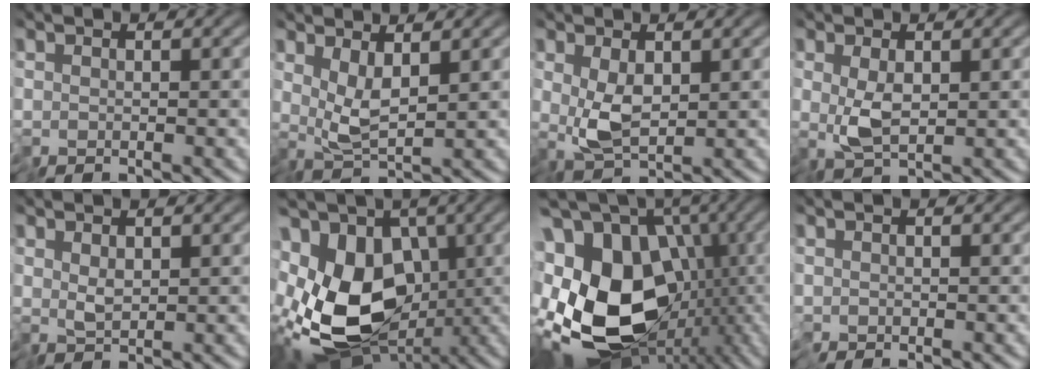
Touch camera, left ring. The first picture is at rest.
{"total": 2.5, "force": [0.8, 0.2, 2.4], "torque": [-0.053, -0.005, 0.019]}
{"total": 3.0, "force": [0.2, 1.3, 2.7], "torque": [-0.063, -0.002, 0.007]}
{"total": 2.2, "force": [0.0, 0.7, 2.1], "torque": [-0.043, 0.001, 0.004]}
{"total": 1.2, "force": [0.5, 0.3, 1.0], "torque": [-0.023, 0.000, 0.012]}
{"total": 13.6, "force": [-1.7, 8.8, 10.3], "torque": [-0.196, -0.012, -0.039]}
{"total": 20.6, "force": [-0.6, 15.1, 14.0], "torque": [-0.267, -0.015, 0.009]}
{"total": 0.0}